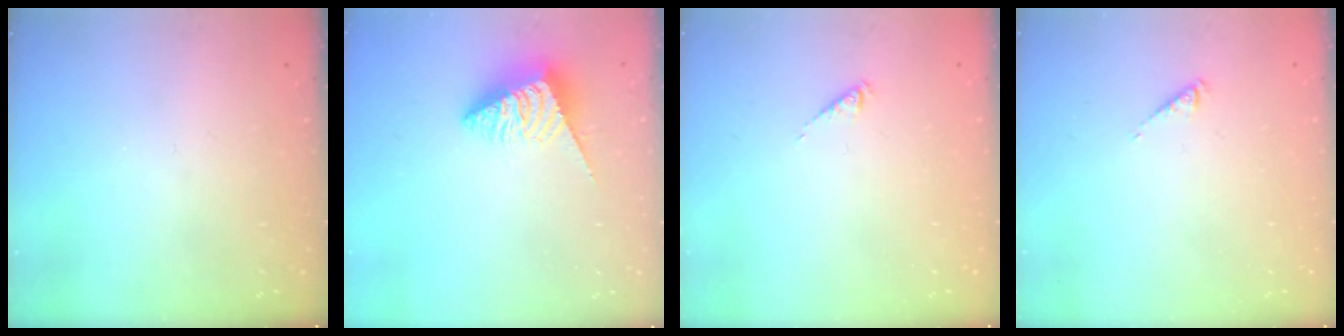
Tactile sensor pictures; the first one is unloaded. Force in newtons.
{"total": 4.9, "press": 4.9, "slide": 0.4}
{"total": 1.0, "press": 1.0, "slide": 0.3}
{"total": 0.7, "press": 0.7, "slide": 0.0}